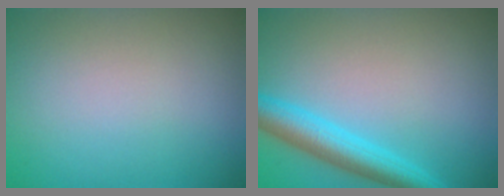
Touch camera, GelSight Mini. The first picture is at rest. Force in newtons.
{"total": 4.5, "press": 4.5, "slide": 0.4}